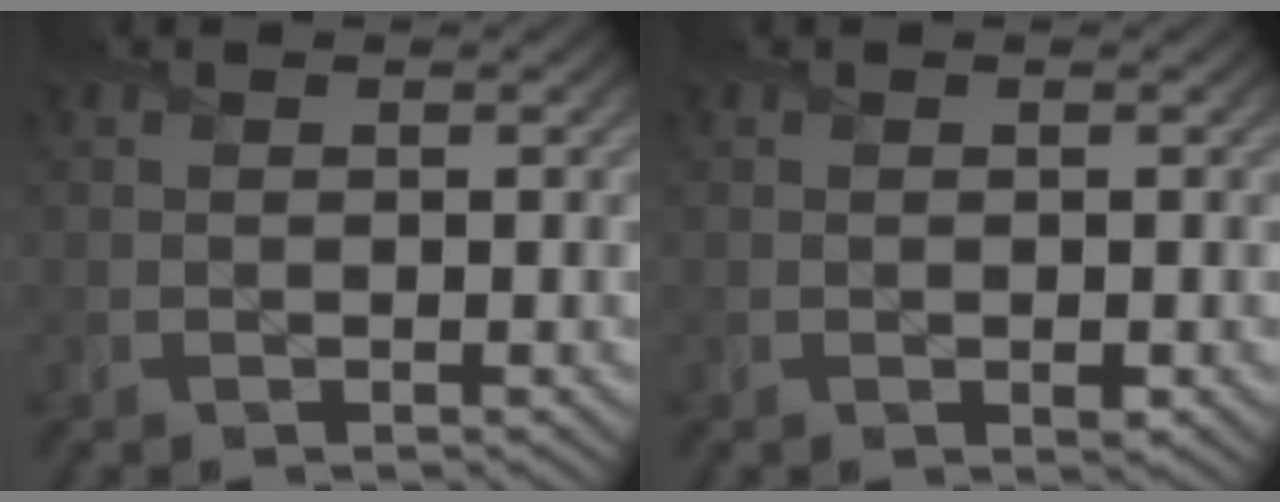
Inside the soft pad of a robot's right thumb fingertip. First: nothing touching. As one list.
[{"total": 0.7, "force": [-0.3, 0.3, 0.5], "torque": [-0.004, -0.006, -0.002]}]